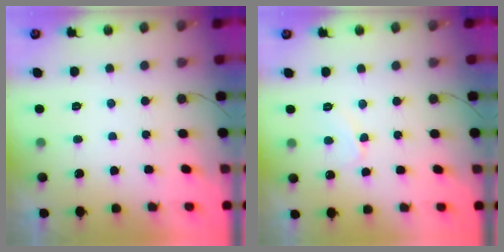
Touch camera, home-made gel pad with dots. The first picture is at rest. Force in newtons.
{"total": 4.9, "press": 4.8, "slide": 0.3}